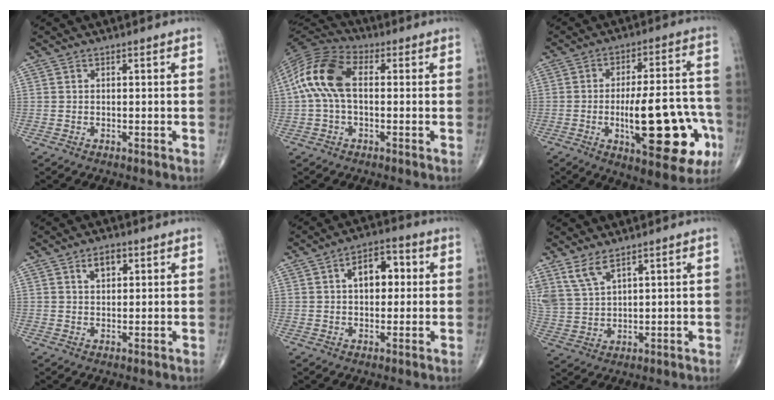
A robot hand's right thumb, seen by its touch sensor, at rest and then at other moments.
{"total": 12.6, "force": [0.9, 7.3, 10.2], "torque": [-0.214, 0.032, 0.006]}
{"total": 21.2, "force": [-6.1, 7.4, 19.0], "torque": [-0.240, 0.025, -0.072]}
{"total": 3.6, "force": [1.7, 2.1, 2.4], "torque": [-0.030, -0.002, 0.027]}
{"total": 7.3, "force": [1.6, 4.3, 5.7], "torque": [-0.066, 0.012, 0.019]}
{"total": 6.1, "force": [4.5, 2.2, 3.6], "torque": [-0.075, -0.018, 0.102]}